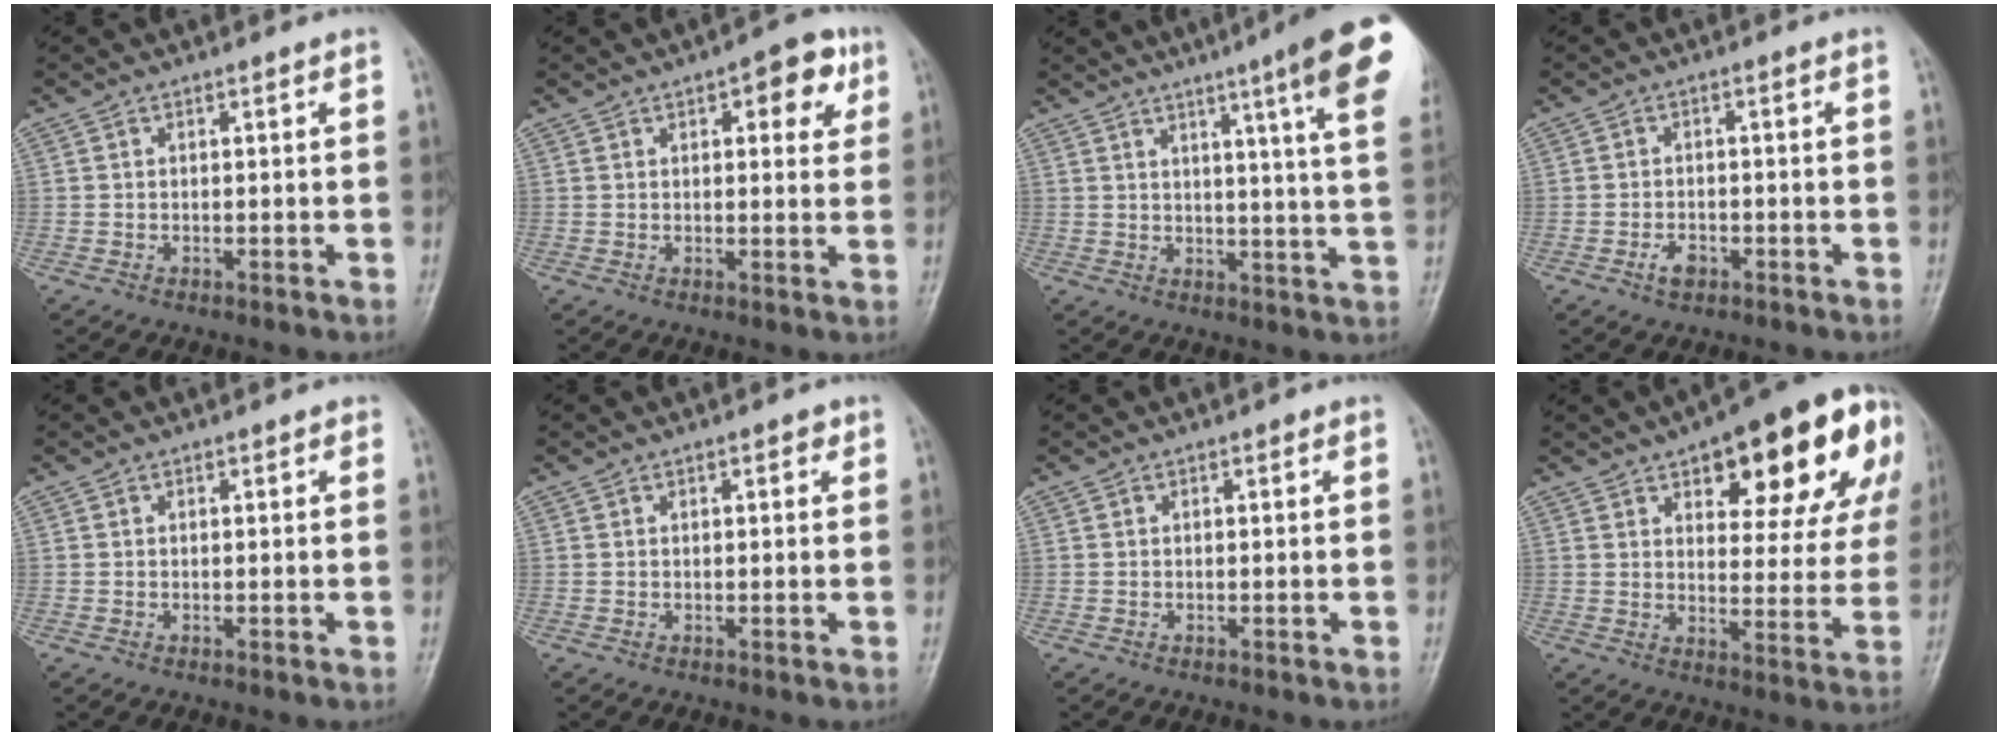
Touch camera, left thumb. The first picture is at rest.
{"total": 7.6, "force": [3.4, 3.4, 5.9], "torque": [-0.042, -0.006, 0.034]}
{"total": 16.5, "force": [8.8, 0.7, 13.9], "torque": [-0.167, -0.032, 0.095]}
{"total": 2.6, "force": [-1.3, 1.6, 1.5], "torque": [-0.027, 0.006, -0.022]}
{"total": 0.9, "force": [0.5, 0.4, 0.6], "torque": [-0.003, 0.000, 0.003]}
{"total": 1.5, "force": [0.8, 0.7, 1.1], "torque": [-0.009, -0.001, 0.008]}
{"total": 0.5, "force": [0.3, 0.3, 0.4], "torque": [-0.003, 0.000, 0.000]}
{"total": 22.6, "force": [11.6, 8.7, 17.3], "torque": [-0.185, -0.017, 0.155]}